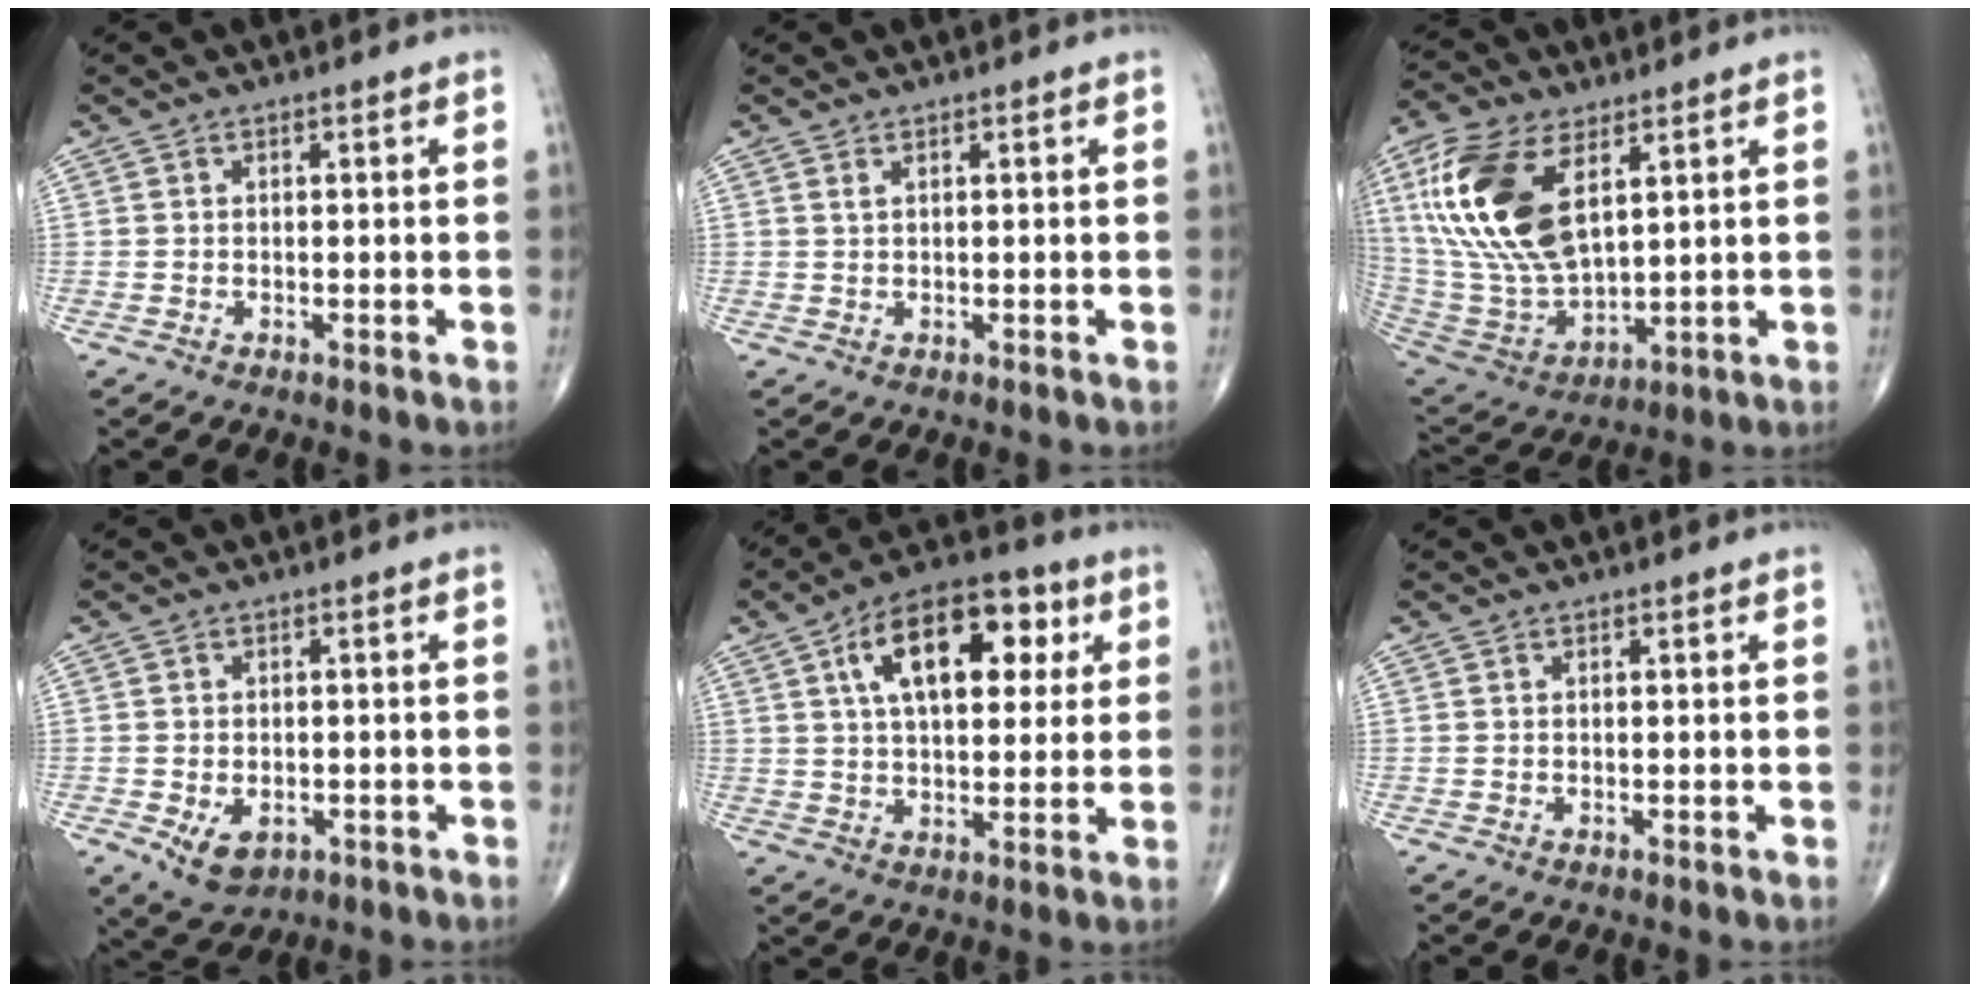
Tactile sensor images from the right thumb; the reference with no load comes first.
{"total": 0.6, "force": [0.4, 0.1, 0.4], "torque": [-0.011, 0.002, 0.010]}
{"total": 21.2, "force": [7.5, 10.8, 16.7], "torque": [-0.343, -0.029, 0.147]}
{"total": 5.9, "force": [-2.0, 3.9, 3.9], "torque": [-0.058, 0.000, -0.020]}
{"total": 16.9, "force": [5.7, 8.8, 13.3], "torque": [-0.177, 0.006, 0.085]}
{"total": 0.0}